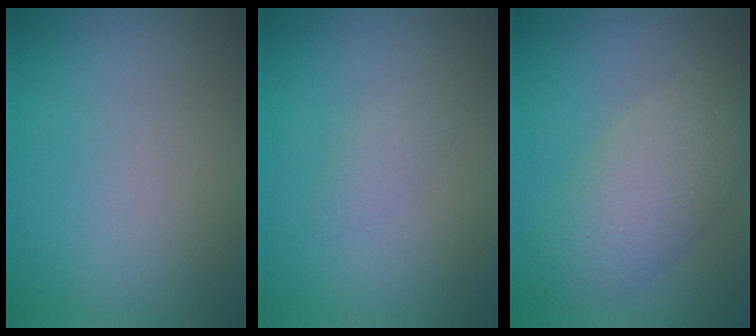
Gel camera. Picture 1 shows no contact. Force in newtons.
{"total": 1.3, "press": 1.3, "slide": 0.0}
{"total": 5.8, "press": 5.8, "slide": 0.1}